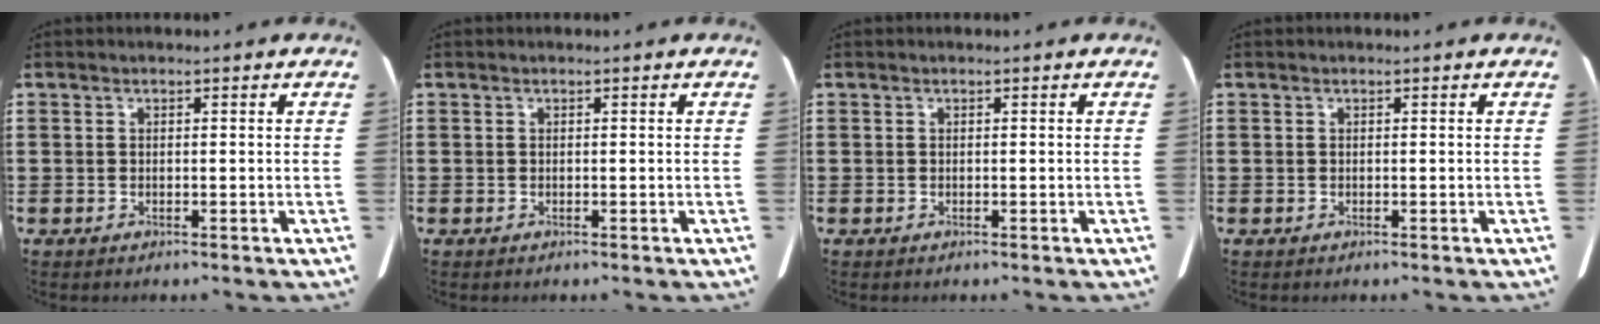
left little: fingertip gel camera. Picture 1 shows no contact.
{"total": 0.0}
{"total": 0.0}
{"total": 0.0}